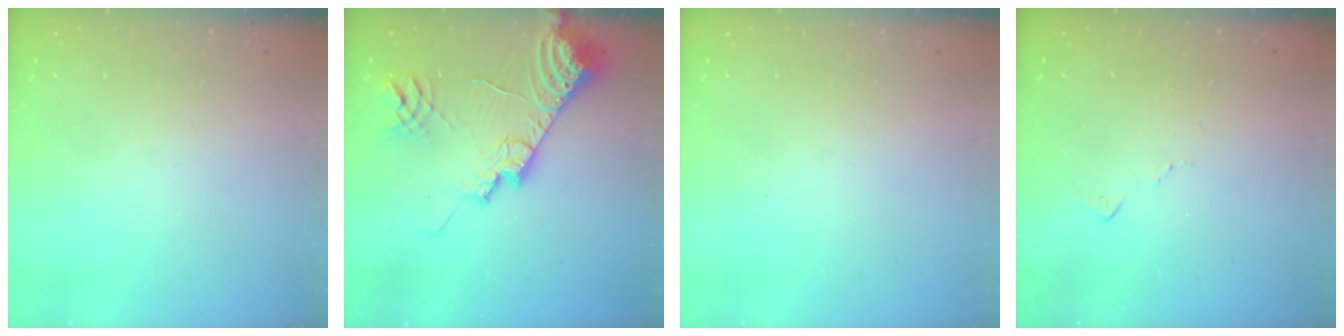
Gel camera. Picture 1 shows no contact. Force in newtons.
{"total": 18.3, "press": 18.1, "slide": 2.2}
{"total": 0.0}
{"total": 5.9, "press": 5.8, "slide": 0.8}